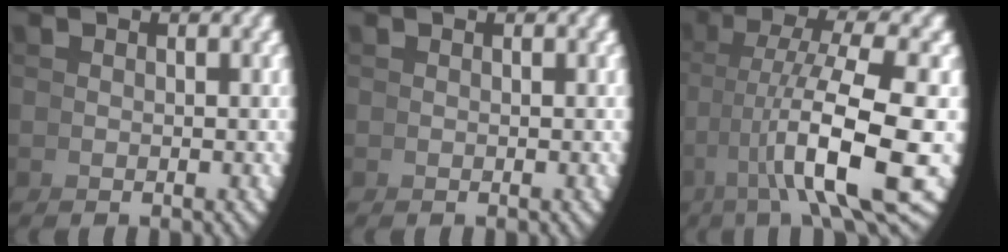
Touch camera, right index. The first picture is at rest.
{"total": 0.0}
{"total": 9.7, "force": [0.0, 3.5, 9.0], "torque": [-0.144, -0.010, 0.014]}